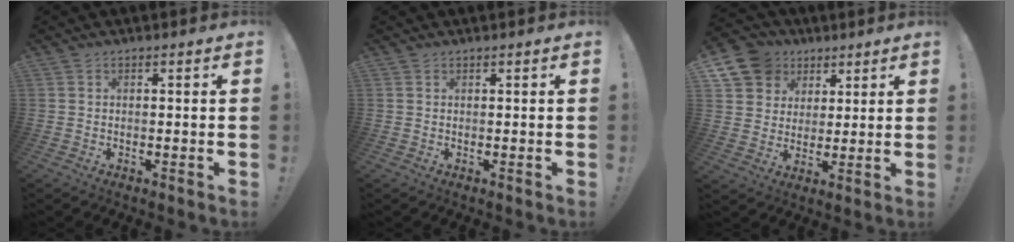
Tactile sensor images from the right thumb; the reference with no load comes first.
{"total": 0.0}
{"total": 11.9, "force": [5.8, 9.8, 3.4], "torque": [-0.055, -0.031, 0.117]}